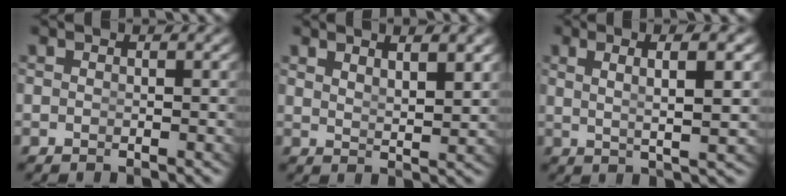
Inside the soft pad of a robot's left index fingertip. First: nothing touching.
{"total": 2.8, "force": [2.2, -0.1, 1.7], "torque": [-0.030, -0.015, 0.049]}
{"total": 4.3, "force": [1.7, 0.3, 3.9], "torque": [-0.058, 0.000, 0.038]}